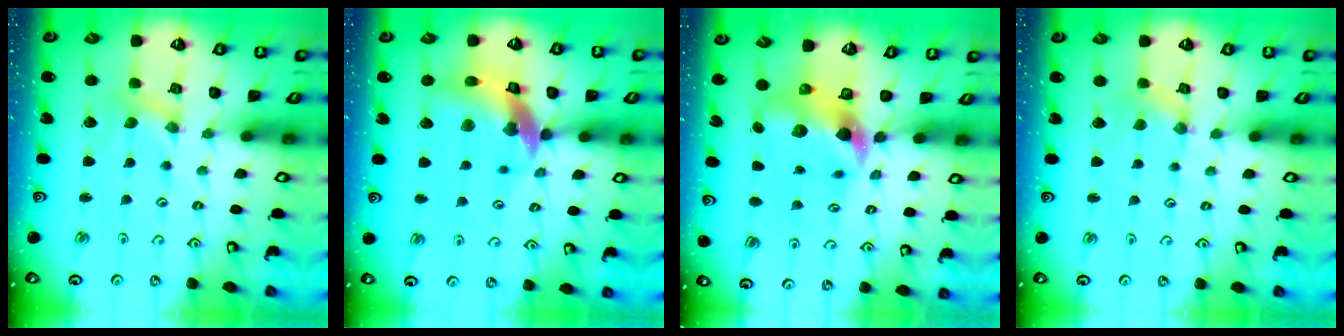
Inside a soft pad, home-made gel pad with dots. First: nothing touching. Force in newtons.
{"total": 14.4, "press": 14.3, "slide": 2.0}
{"total": 9.5, "press": 9.4, "slide": 1.7}
{"total": 0.8, "press": 0.7, "slide": 0.2}